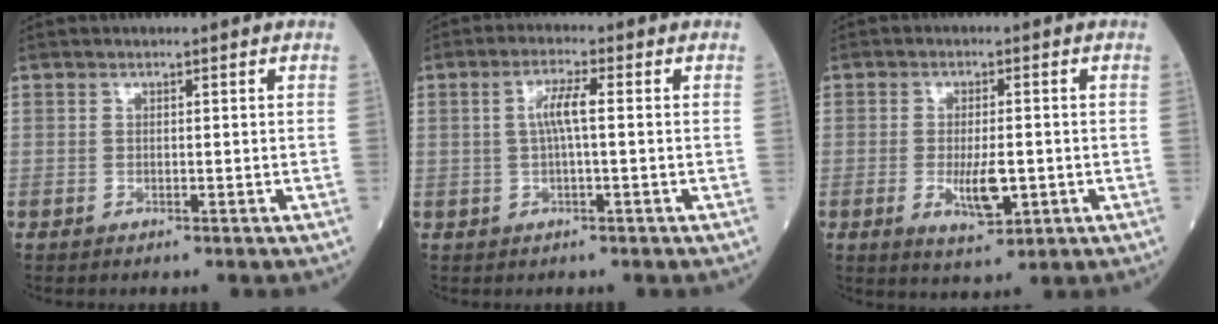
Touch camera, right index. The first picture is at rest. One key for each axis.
{"total": 3.9, "fx": 0.3, "fy": 0.3, "fz": 3.9, "tx": -0.079, "ty": 0.008, "tz": 0.007}
{"total": 5.7, "fx": -1.3, "fy": 1.7, "fz": 5.3, "tx": -0.095, "ty": -0.009, "tz": -0.016}